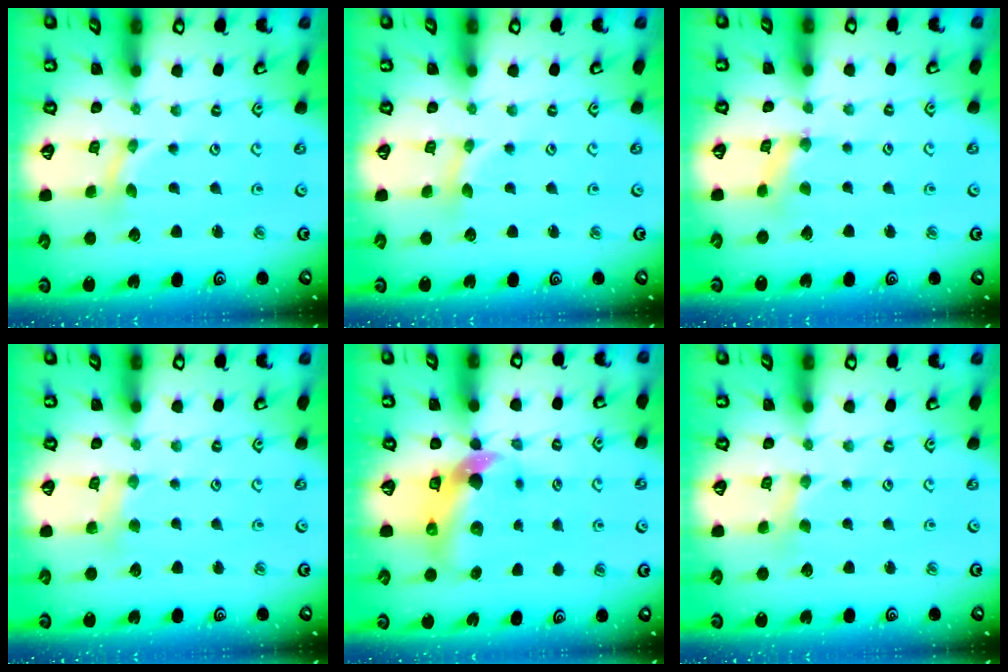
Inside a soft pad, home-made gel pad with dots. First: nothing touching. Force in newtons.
{"total": 0.9, "press": 0.9, "slide": 0.2}
{"total": 1.5, "press": 1.4, "slide": 0.3}
{"total": 3.8, "press": 3.8, "slide": 0.6}
{"total": 8.9, "press": 8.8, "slide": 1.2}
{"total": 1.7, "press": 1.7, "slide": 0.3}